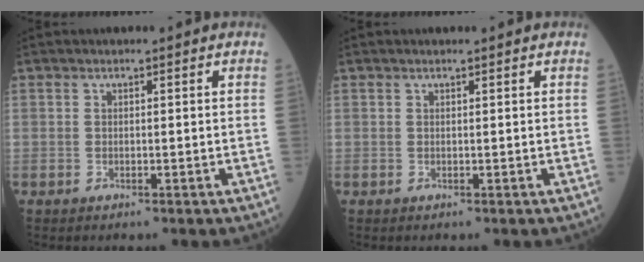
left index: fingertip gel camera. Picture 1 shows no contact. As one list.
[{"total": 0.9, "force": [0.8, 0.2, 0.4], "torque": [-0.009, 0.008, 0.013]}]